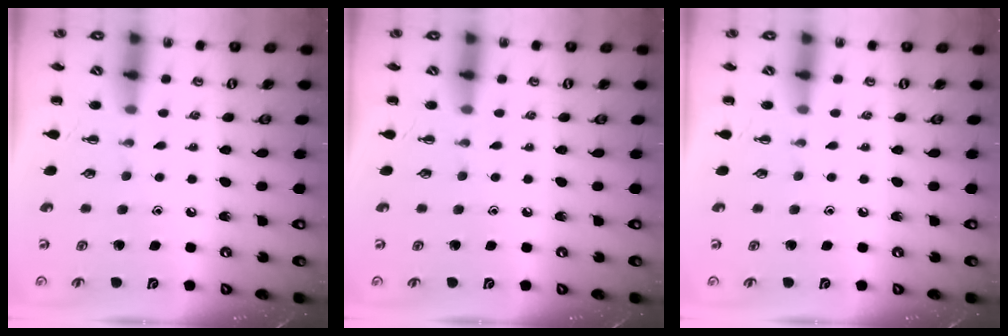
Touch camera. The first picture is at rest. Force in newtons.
{"total": 0.0}
{"total": 0.0}